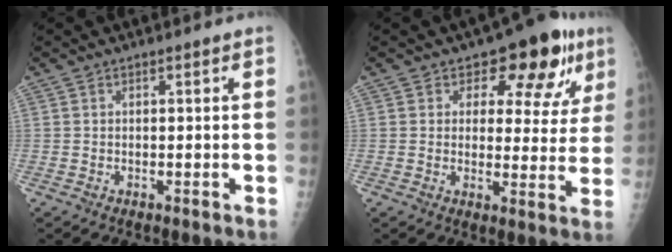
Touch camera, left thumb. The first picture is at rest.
{"total": 11.9, "force": [6.3, 7.1, 7.3], "torque": [-0.033, -0.022, 0.076]}